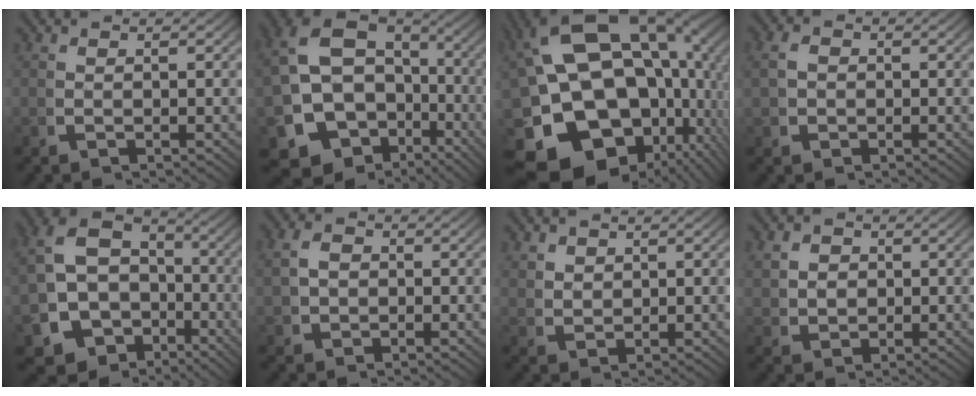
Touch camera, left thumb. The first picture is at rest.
{"total": 16.2, "force": [-3.4, 12.6, 9.5], "torque": [-0.207, -0.068, -0.034]}
{"total": 25.0, "force": [-2.2, 18.4, 16.8], "torque": [-0.313, -0.067, -0.028]}
{"total": 2.3, "force": [0.1, 2.0, 1.1], "torque": [-0.025, -0.004, 0.001]}
{"total": 15.8, "force": [-3.0, 13.3, 8.1], "torque": [-0.183, -0.060, -0.040]}
{"total": 3.4, "force": [0.6, 2.8, 1.8], "torque": [-0.038, -0.004, 0.011]}
{"total": 2.3, "force": [1.6, 1.4, 0.9], "torque": [-0.015, -0.007, 0.041]}
{"total": 3.8, "force": [1.1, 3.2, 1.8], "torque": [-0.038, -0.011, 0.027]}